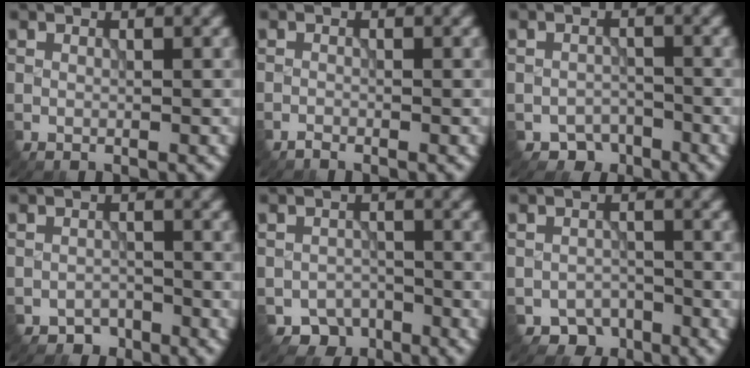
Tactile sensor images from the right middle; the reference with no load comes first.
{"total": 0.7, "force": [-0.6, 0.1, 0.2], "torque": [-0.002, 0.000, -0.012]}
{"total": 2.4, "force": [-1.8, 1.4, 0.3], "torque": [0.005, -0.001, -0.031]}
{"total": 1.7, "force": [-1.4, 1.0, 0.1], "torque": [0.005, 0.001, -0.026]}
{"total": 3.1, "force": [-2.2, 2.1, 0.6], "torque": [0.000, -0.003, -0.037]}
{"total": 2.8, "force": [-2.1, 1.8, 0.5], "torque": [0.003, -0.004, -0.033]}